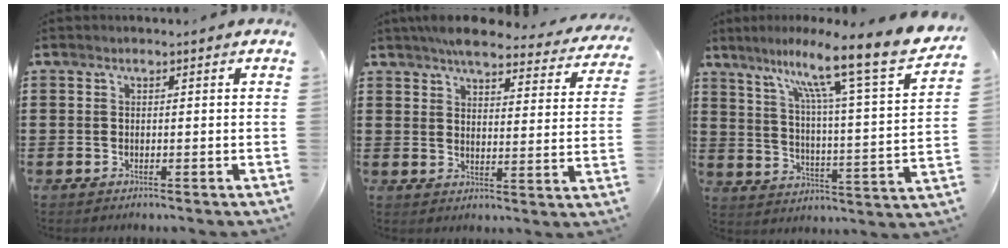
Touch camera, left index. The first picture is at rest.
{"total": 5.8, "force": [5.2, 1.1, 2.4], "torque": [-0.058, -0.022, 0.091]}
{"total": 13.0, "force": [10.2, -0.3, 8.1], "torque": [-0.158, -0.082, 0.155]}